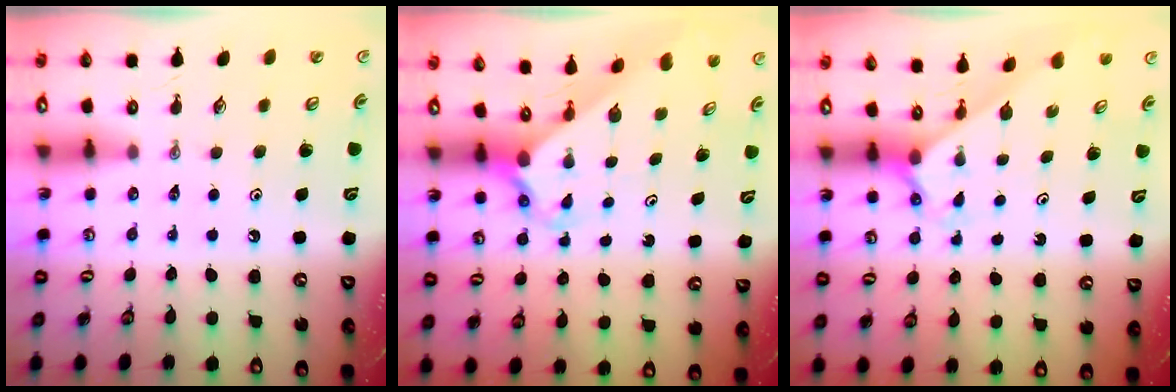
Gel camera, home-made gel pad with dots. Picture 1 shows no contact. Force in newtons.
{"total": 2.4, "press": 2.4, "slide": 0.3}
{"total": 2.1, "press": 2.1, "slide": 0.2}